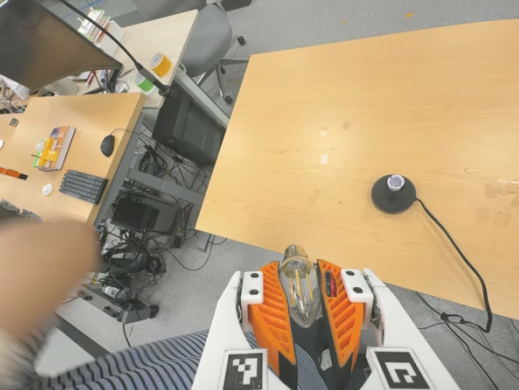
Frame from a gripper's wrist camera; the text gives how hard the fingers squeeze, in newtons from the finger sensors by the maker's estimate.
{"total": 20.7, "left": 24.2, "right": 17.2}